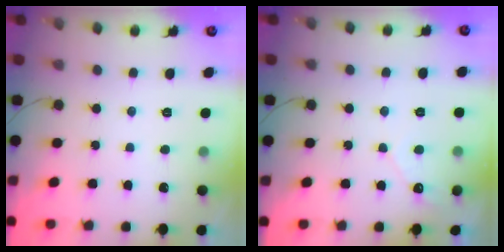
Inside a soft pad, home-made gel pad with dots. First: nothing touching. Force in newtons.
{"total": 2.9, "press": 2.9, "slide": 0.1}